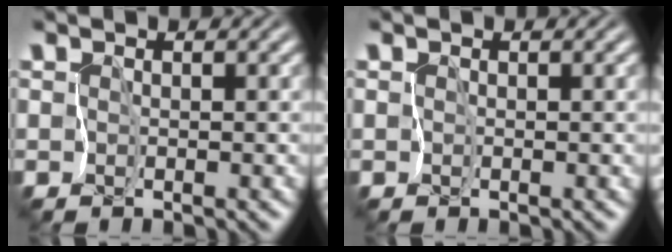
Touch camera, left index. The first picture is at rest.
{"total": 0.0}